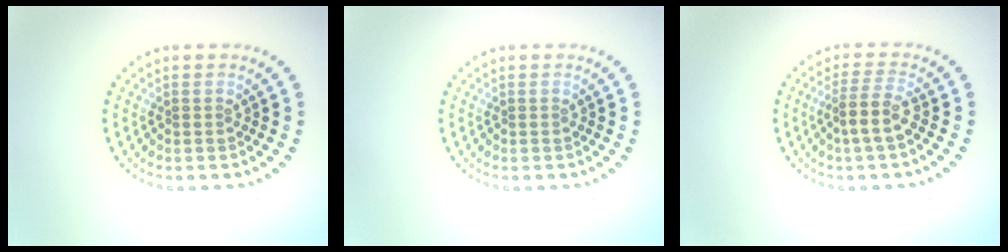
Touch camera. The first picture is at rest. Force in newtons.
{"total": 0.0}
{"total": 2.7, "press": 2.1, "slide": 1.6}